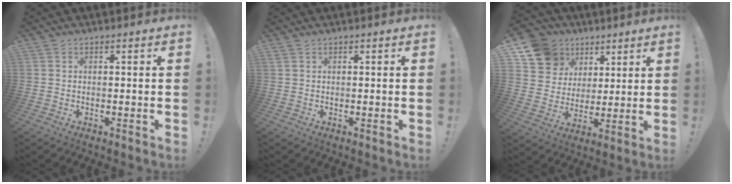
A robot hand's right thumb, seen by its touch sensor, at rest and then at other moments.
{"total": 0.7, "force": [0.6, 0.2, 0.3], "torque": [-0.006, 0.000, 0.011]}
{"total": 13.6, "force": [7.2, 10.9, 3.7], "torque": [-0.056, -0.038, 0.153]}